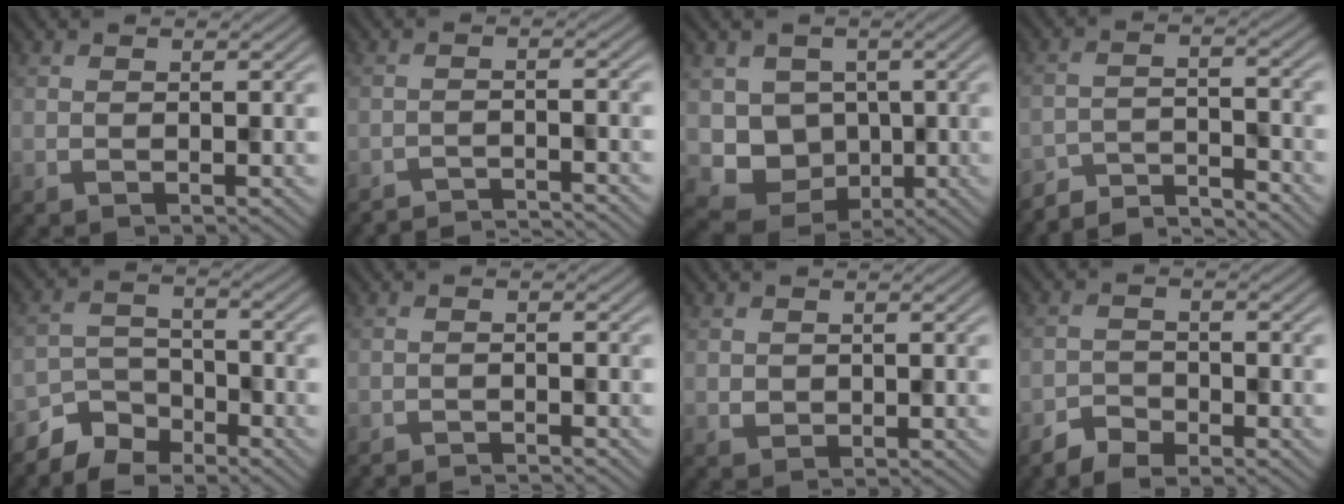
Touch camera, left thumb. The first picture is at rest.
{"total": 3.5, "force": [-3.4, 0.2, 0.8], "torque": [-0.006, 0.005, -0.062]}
{"total": 6.9, "force": [-0.4, 6.3, 3.0], "torque": [-0.067, -0.026, -0.015]}
{"total": 5.7, "force": [-5.5, 0.6, 1.2], "torque": [-0.026, -0.001, -0.104]}
{"total": 5.2, "force": [-4.4, 2.4, 1.2], "torque": [-0.026, -0.001, -0.099]}
{"total": 1.8, "force": [-1.8, 0.0, 0.4], "torque": [-0.003, 0.002, -0.035]}
{"total": 0.9, "force": [0.2, 0.9, 0.2], "torque": [-0.007, -0.004, 0.006]}
{"total": 3.0, "force": [-2.5, 1.2, 1.1], "torque": [-0.020, 0.000, -0.055]}